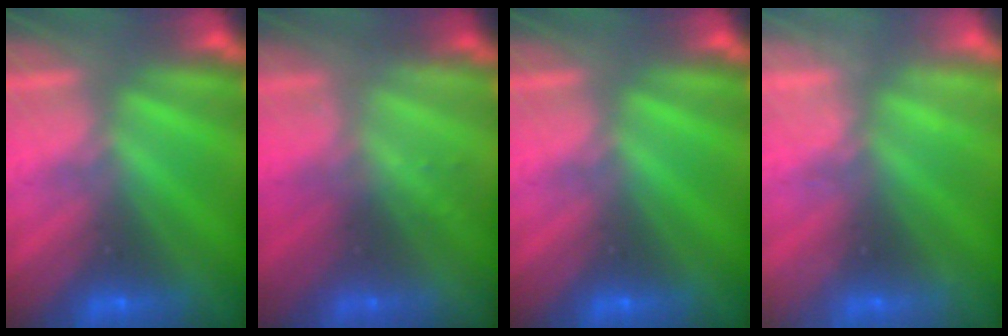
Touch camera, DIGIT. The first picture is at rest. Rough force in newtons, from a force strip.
{"total": 2.3}
{"total": 0.0}
{"total": 2.2}